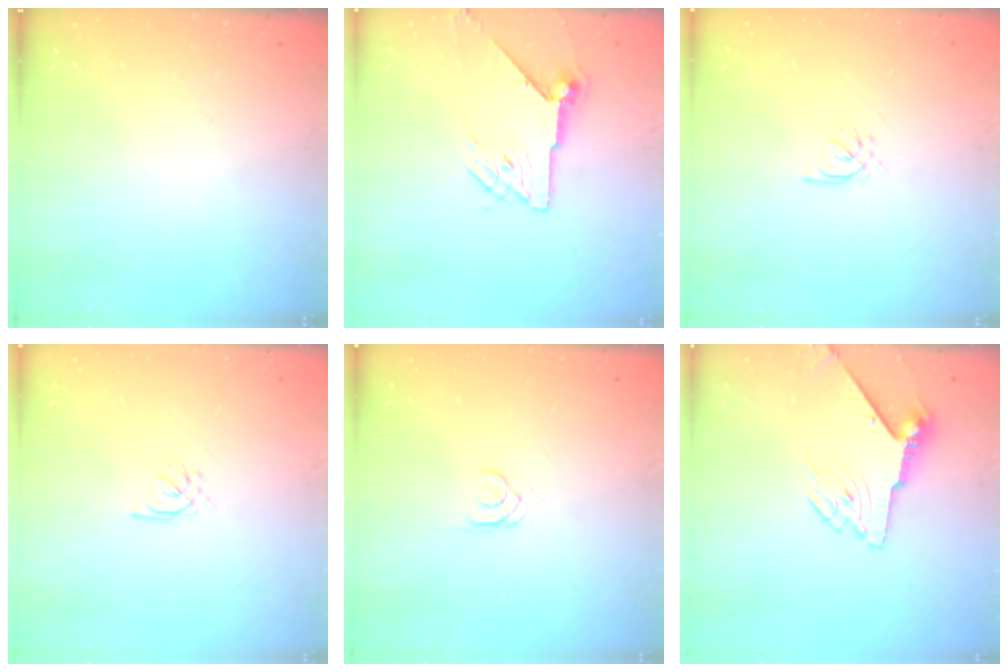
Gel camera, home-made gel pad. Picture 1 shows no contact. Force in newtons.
{"total": 8.3, "press": 8.3, "slide": 0.3}
{"total": 0.9, "press": 0.8, "slide": 0.4}
{"total": 0.9, "press": 0.8, "slide": 0.4}
{"total": 1.8, "press": 1.7, "slide": 0.2}
{"total": 7.0, "press": 6.9, "slide": 1.1}